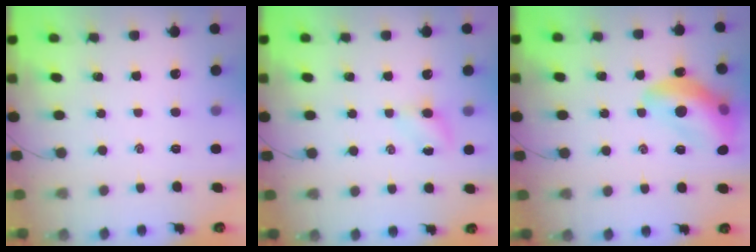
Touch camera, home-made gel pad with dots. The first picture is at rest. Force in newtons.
{"total": 4.0, "press": 3.8, "slide": 1.3}
{"total": 15.0, "press": 14.9, "slide": 1.8}